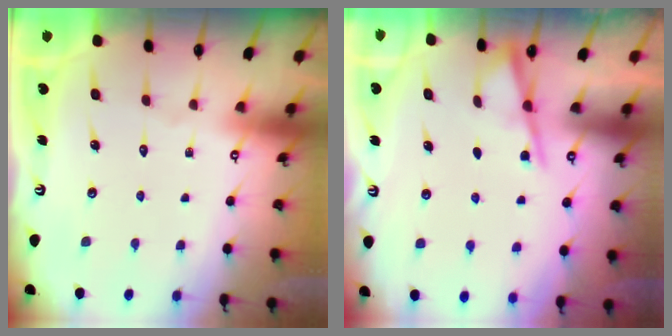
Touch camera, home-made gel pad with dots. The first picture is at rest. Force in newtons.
{"total": 2.7, "press": 2.7, "slide": 0.5}